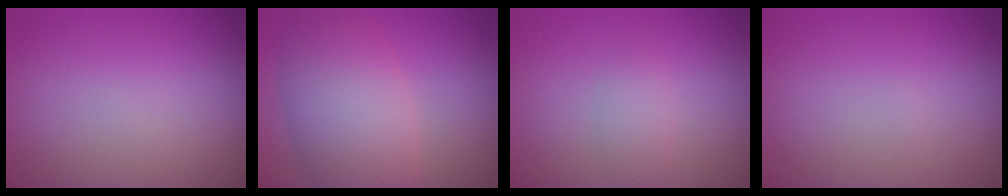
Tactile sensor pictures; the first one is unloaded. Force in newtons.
{"total": 7.6, "press": 7.6, "slide": 0.6}
{"total": 1.4, "press": 1.4, "slide": 0.0}
{"total": 0.0}